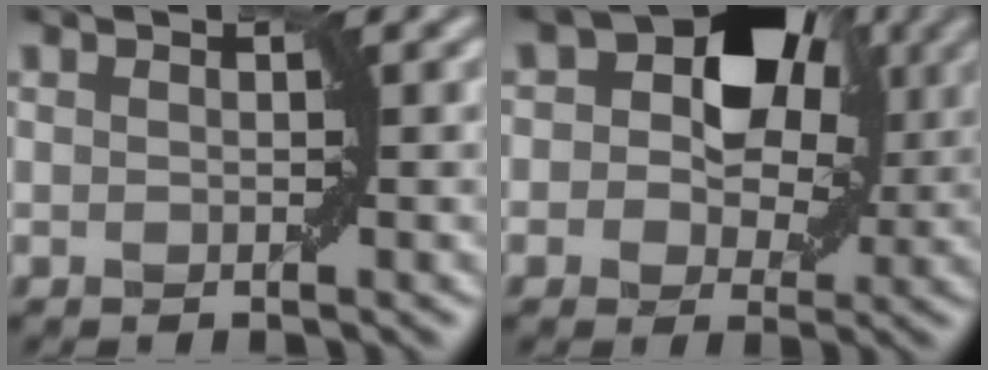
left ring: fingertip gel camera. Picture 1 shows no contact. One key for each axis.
{"total": 9.7, "fx": 2.5, "fy": 6.8, "fz": 6.5, "tx": -0.063, "ty": 0.033, "tz": 0.007}